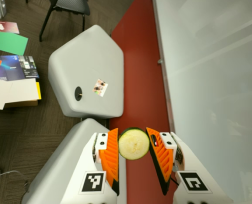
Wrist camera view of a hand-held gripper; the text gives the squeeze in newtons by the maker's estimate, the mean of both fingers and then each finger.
{"total": 9.3, "left": 9.6, "right": 8.9}